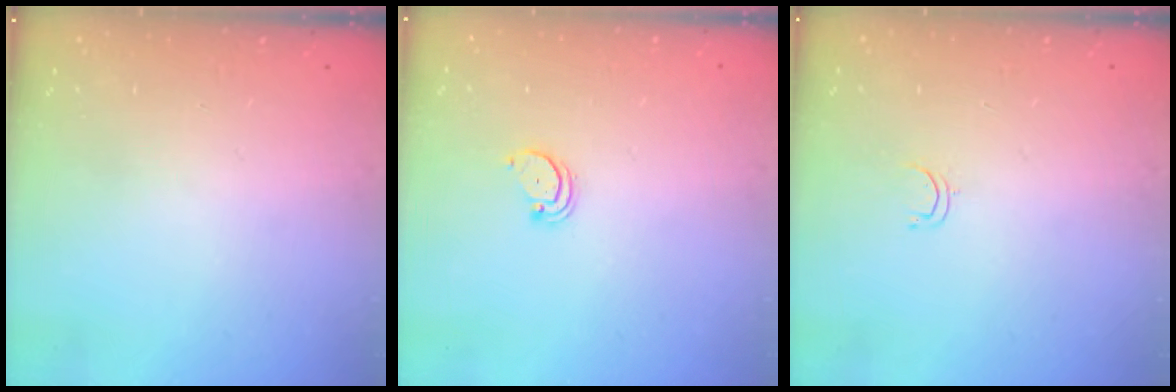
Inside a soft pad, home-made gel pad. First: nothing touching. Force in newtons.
{"total": 1.4, "press": 1.3, "slide": 0.1}
{"total": 3.3, "press": 3.2, "slide": 0.2}